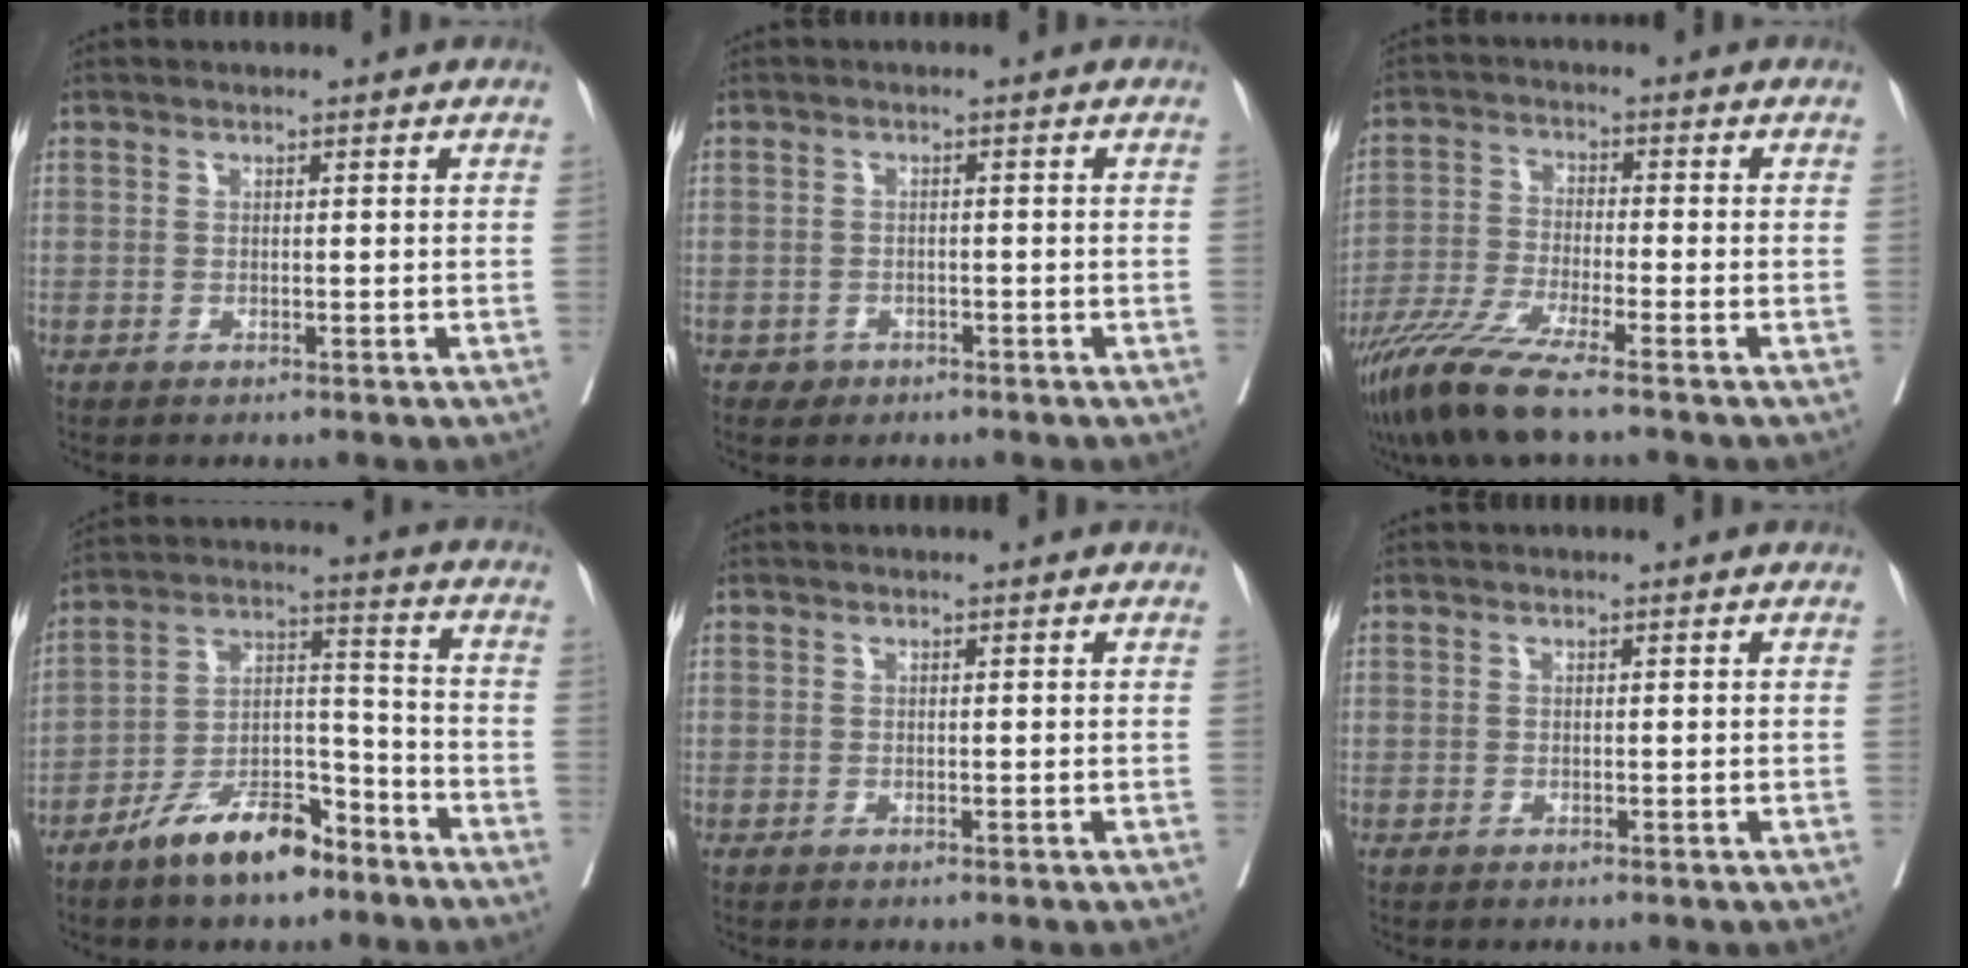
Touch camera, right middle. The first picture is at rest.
{"total": 1.7, "force": [-1.1, 1.3, 0.1], "torque": [0.000, 0.007, -0.015]}
{"total": 9.5, "force": [-7.1, -0.1, 6.3], "torque": [-0.127, -0.033, -0.137]}
{"total": 11.5, "force": [-8.4, 3.9, 6.7], "torque": [-0.121, 0.011, -0.154]}
{"total": 0.0}
{"total": 0.0}